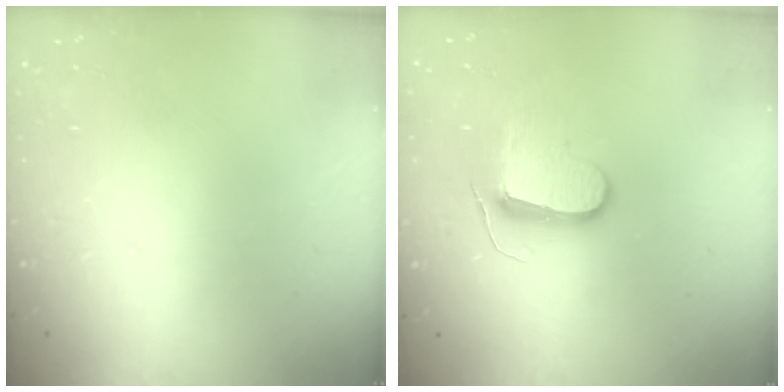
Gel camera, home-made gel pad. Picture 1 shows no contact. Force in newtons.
{"total": 9.3, "press": 9.3, "slide": 0.0}